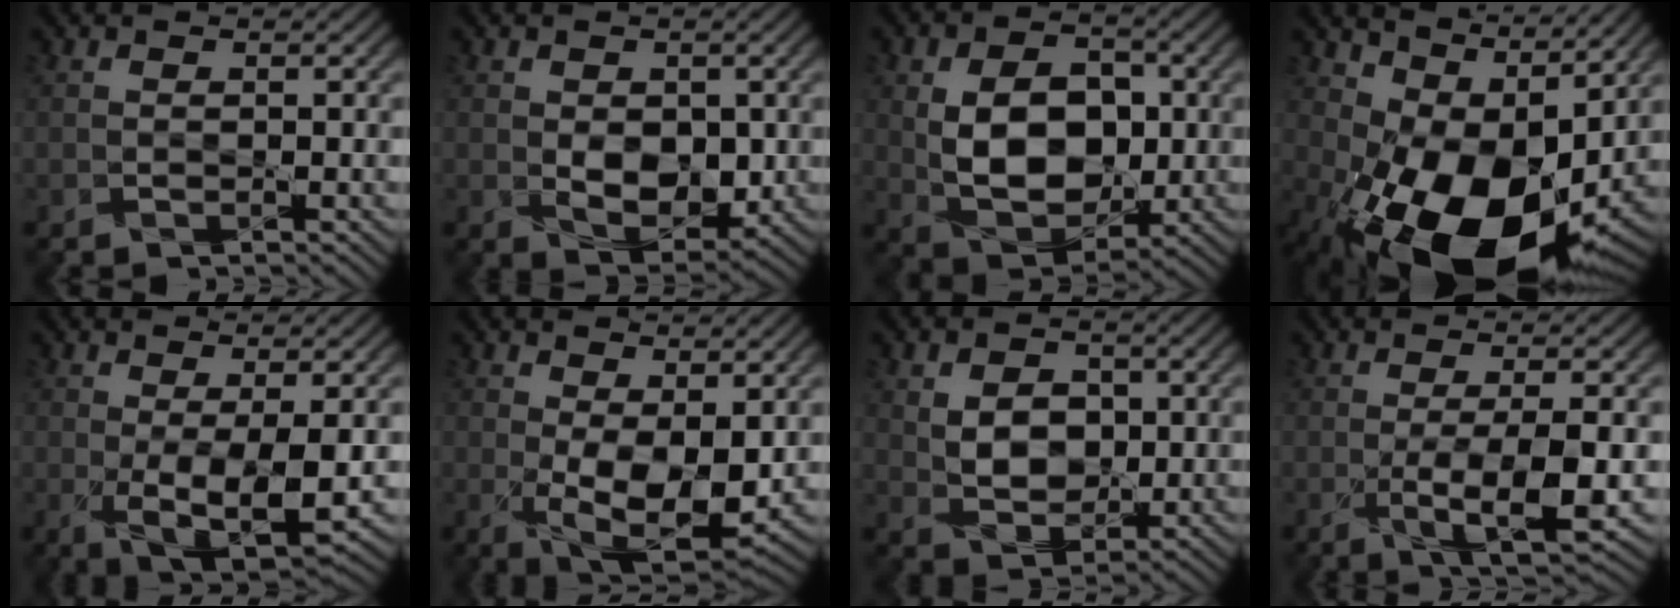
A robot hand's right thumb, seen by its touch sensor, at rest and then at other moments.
{"total": 5.1, "force": [0.0, 3.4, 3.8], "torque": [-0.070, -0.012, 0.005]}
{"total": 10.3, "force": [0.2, 7.1, 7.5], "torque": [-0.146, -0.005, 0.002]}
{"total": 17.2, "force": [-0.7, 9.7, 14.2], "torque": [-0.243, -0.026, 0.001]}
{"total": 6.8, "force": [-0.6, 2.5, 6.2], "torque": [-0.125, -0.015, -0.002]}
{"total": 8.3, "force": [0.0, 4.0, 7.2], "torque": [-0.146, -0.017, 0.011]}
{"total": 5.4, "force": [0.9, 4.0, 3.5], "torque": [-0.075, -0.002, 0.014]}
{"total": 6.6, "force": [-1.4, 1.5, 6.3], "torque": [-0.115, -0.005, -0.021]}